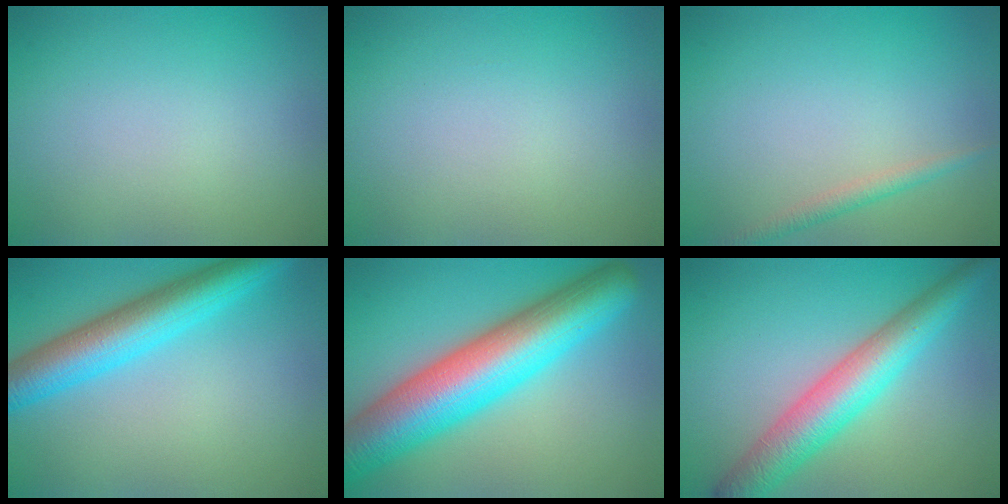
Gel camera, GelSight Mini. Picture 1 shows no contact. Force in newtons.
{"total": 0.0}
{"total": 1.5, "press": 1.5, "slide": 0.0}
{"total": 6.9, "press": 6.9, "slide": 0.2}
{"total": 12.1, "press": 12.1, "slide": 0.3}
{"total": 6.4, "press": 6.4, "slide": 0.2}